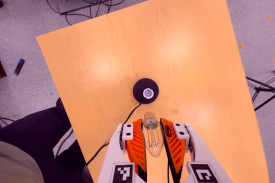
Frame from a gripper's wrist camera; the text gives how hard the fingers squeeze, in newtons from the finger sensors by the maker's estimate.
{"total": 22.8, "left": 25.1, "right": 20.5}